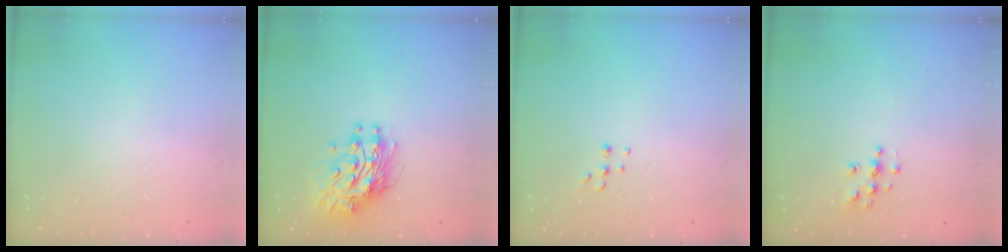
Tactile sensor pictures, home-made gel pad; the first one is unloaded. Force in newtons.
{"total": 11.5, "press": 11.5, "slide": 1.0}
{"total": 5.5, "press": 5.4, "slide": 1.0}
{"total": 4.8, "press": 4.8, "slide": 0.3}